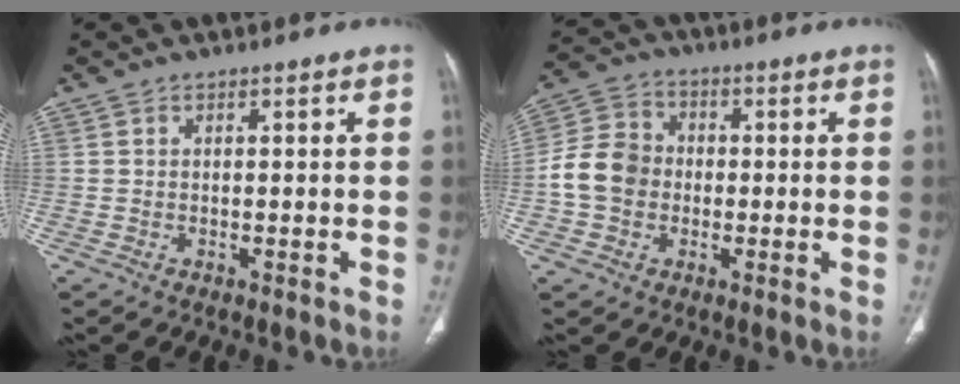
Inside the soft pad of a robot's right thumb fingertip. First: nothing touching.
{"total": 9.3, "force": [-1.1, 8.0, 4.7], "torque": [-0.076, 0.031, -0.031]}